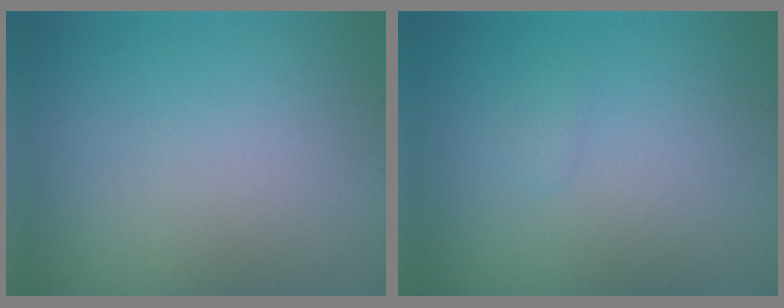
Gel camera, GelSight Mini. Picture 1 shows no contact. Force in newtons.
{"total": 0.5, "press": 0.5, "slide": 0.0}